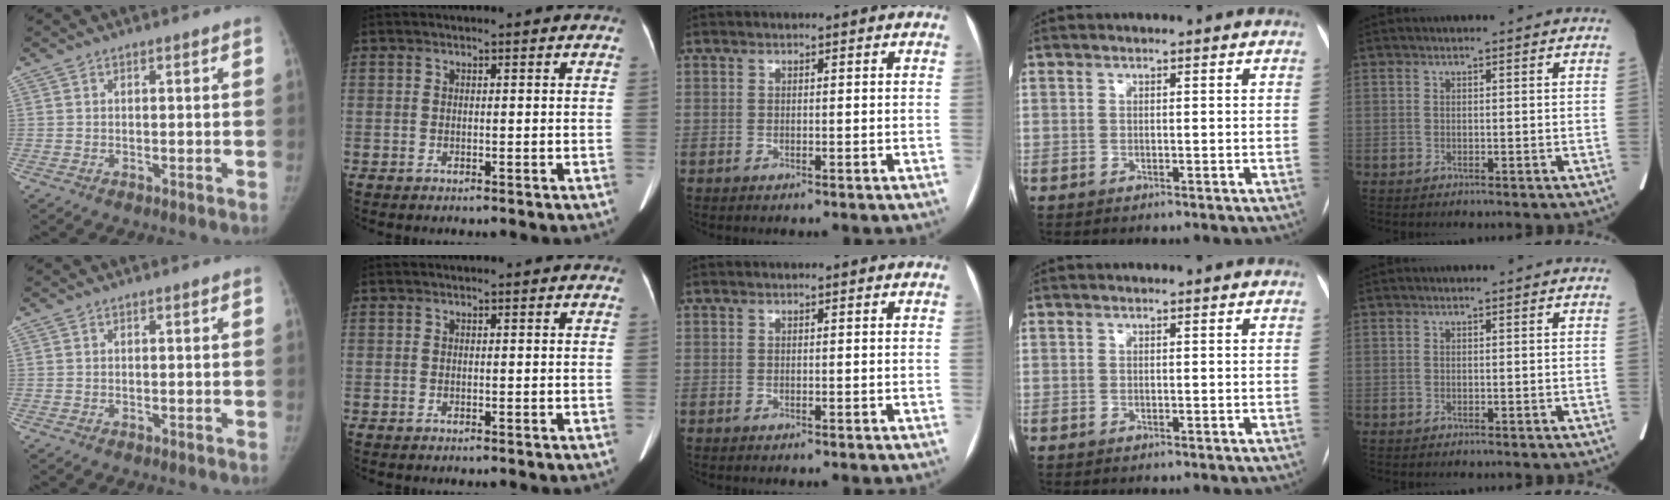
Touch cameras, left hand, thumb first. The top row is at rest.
{}